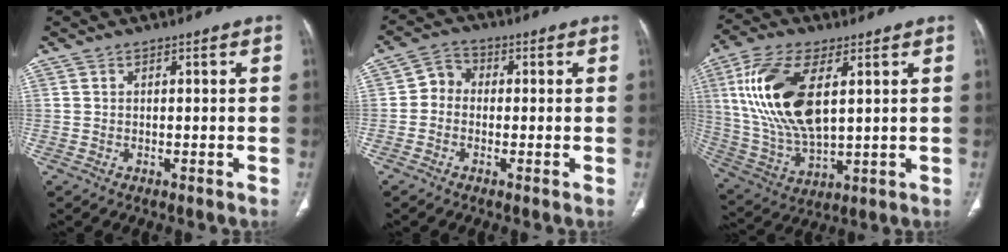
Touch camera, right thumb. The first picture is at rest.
{"total": 4.2, "force": [-0.5, 3.6, 2.0], "torque": [-0.017, 0.013, -0.024]}
{"total": 18.7, "force": [4.8, 8.9, 15.7], "torque": [-0.322, -0.015, 0.098]}